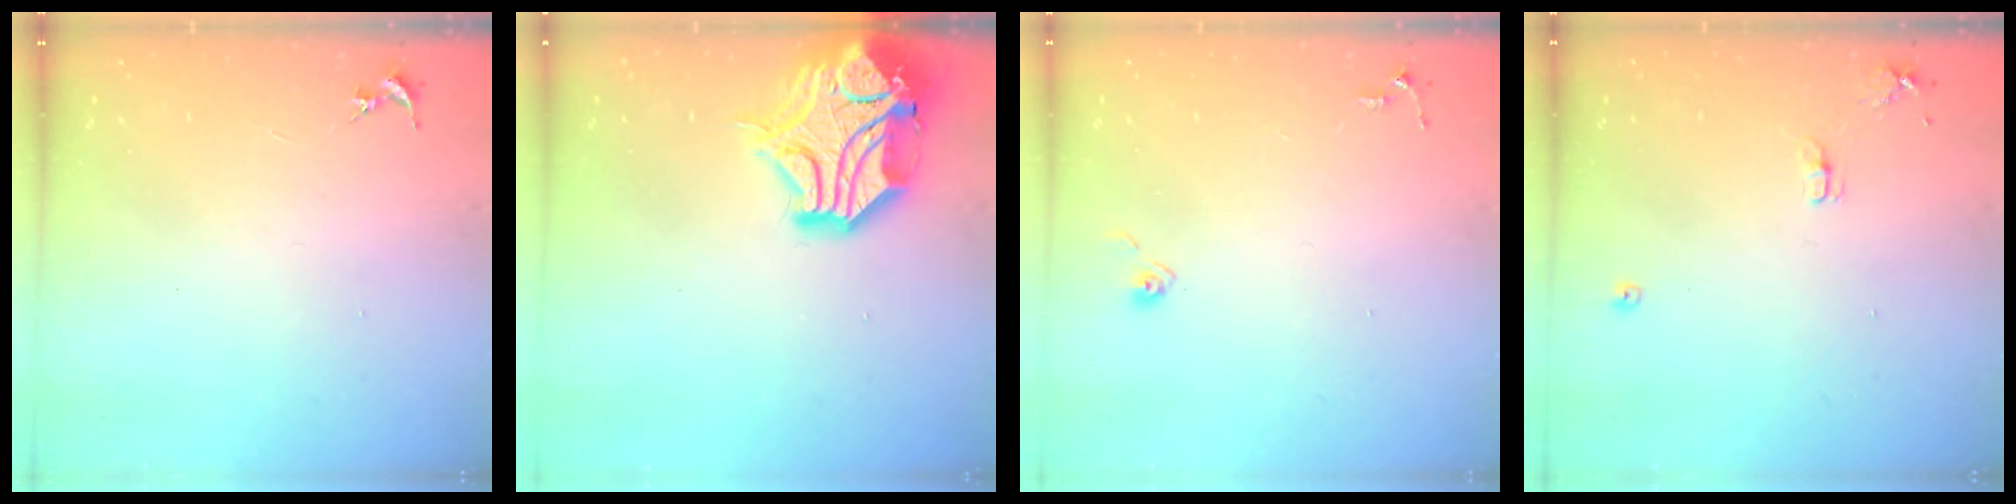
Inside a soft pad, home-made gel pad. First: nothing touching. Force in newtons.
{"total": 17.6, "press": 17.4, "slide": 2.6}
{"total": 4.8, "press": 4.8, "slide": 0.4}
{"total": 7.2, "press": 7.2, "slide": 0.8}